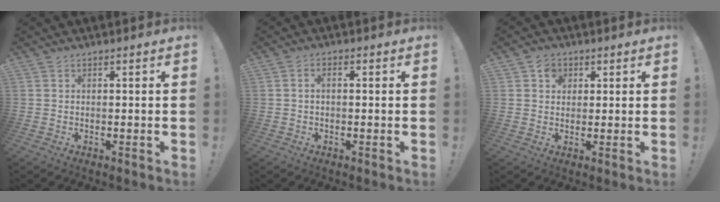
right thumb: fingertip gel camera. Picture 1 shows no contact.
{"total": 1.6, "force": [-0.4, 0.7, 1.4], "torque": [-0.025, 0.006, -0.008]}
{"total": 3.9, "force": [1.5, 3.3, 1.3], "torque": [-0.010, -0.003, 0.024]}